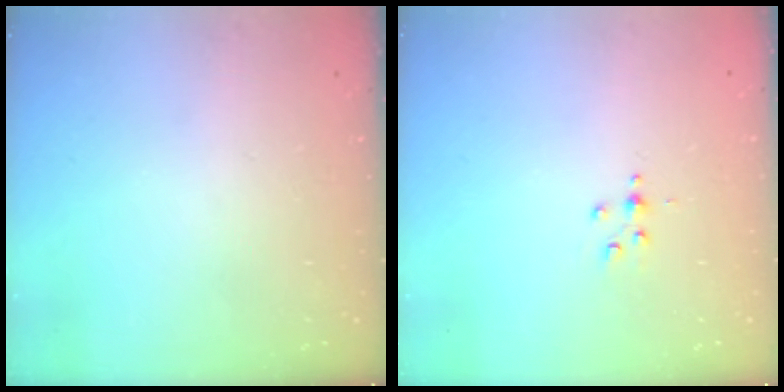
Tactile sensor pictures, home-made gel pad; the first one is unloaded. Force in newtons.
{"total": 3.1, "press": 3.1, "slide": 0.2}